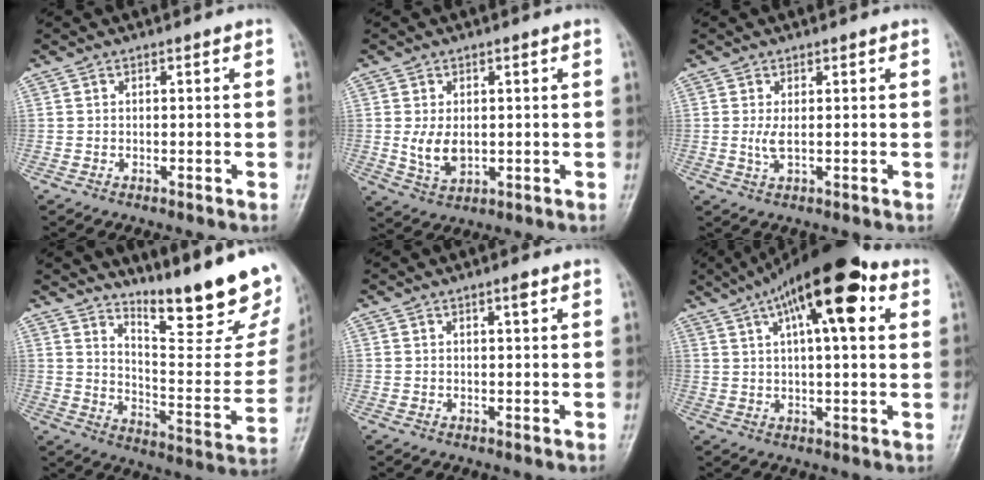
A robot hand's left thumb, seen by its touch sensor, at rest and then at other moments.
{"total": 5.3, "force": [0.1, 3.4, 4.0], "torque": [-0.068, -0.011, 0.012]}
{"total": 2.2, "force": [0.3, 0.7, 2.1], "torque": [-0.046, -0.003, 0.011]}
{"total": 23.5, "force": [17.5, 4.8, 14.9], "torque": [-0.183, -0.127, 0.250]}
{"total": 1.6, "force": [0.9, 0.3, 1.3], "torque": [-0.018, -0.002, 0.013]}
{"total": 18.0, "force": [7.8, 6.0, 15.1], "torque": [-0.226, 0.013, 0.117]}